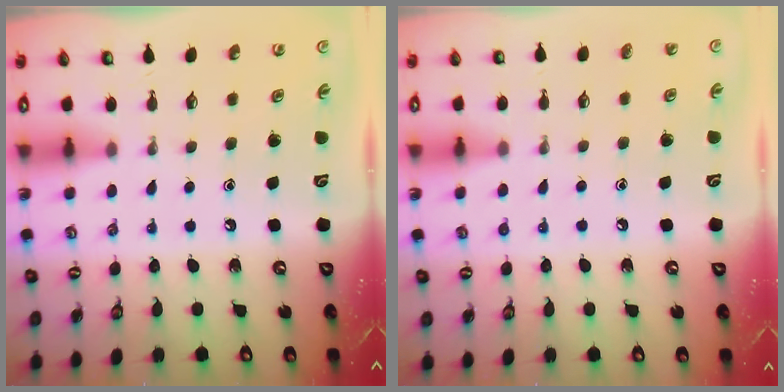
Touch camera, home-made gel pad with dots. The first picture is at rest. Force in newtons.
{"total": 4.2, "press": 4.1, "slide": 0.9}